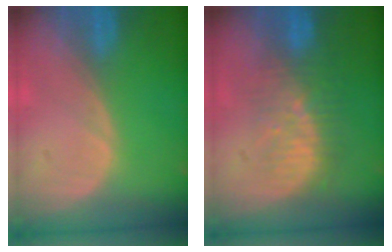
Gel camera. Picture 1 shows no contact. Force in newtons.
{"total": 8.4, "press": 7.8, "slide": 3.0}